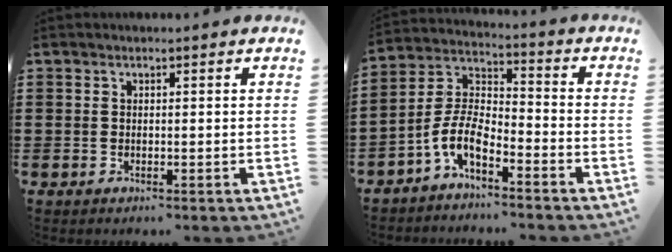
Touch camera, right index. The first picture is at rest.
{"total": 6.8, "force": [-4.7, 2.4, 4.3], "torque": [-0.121, -0.015, -0.101]}